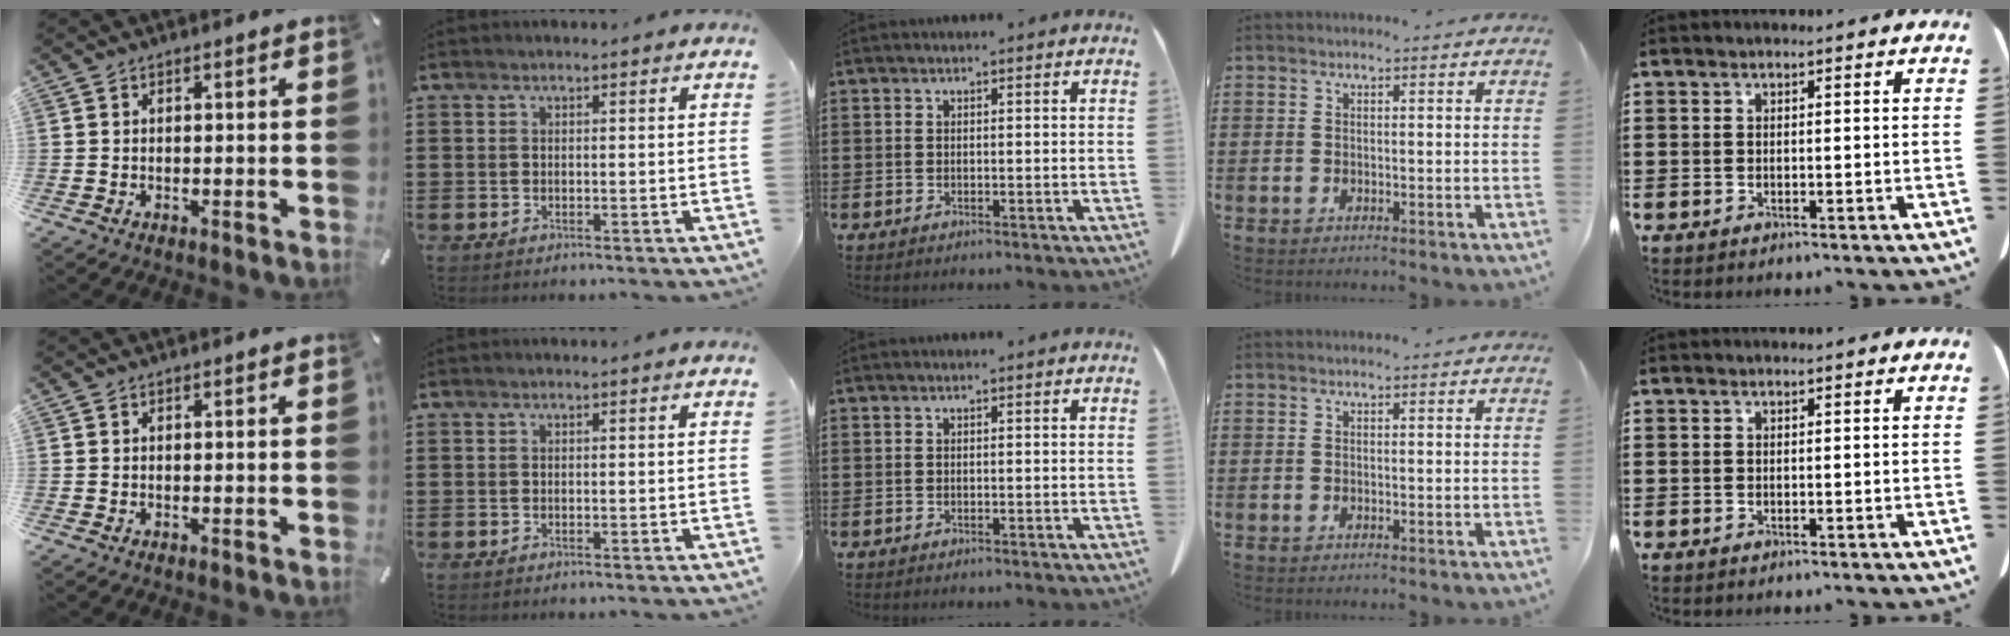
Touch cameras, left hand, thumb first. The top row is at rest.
{}